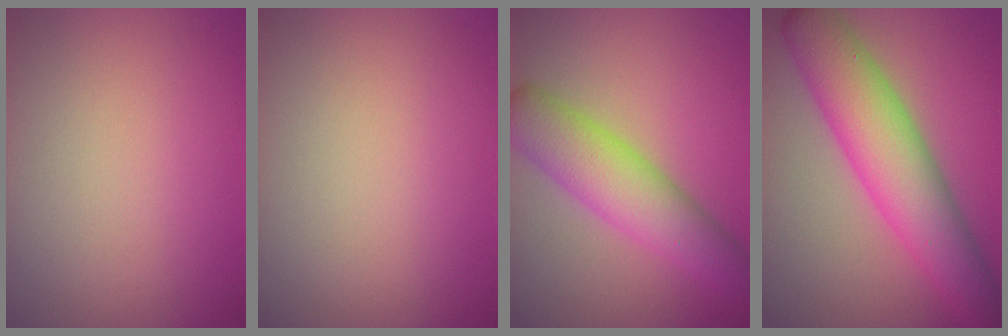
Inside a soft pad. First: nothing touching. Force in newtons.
{"total": 0.0}
{"total": 6.4, "press": 6.4, "slide": 0.2}
{"total": 8.3, "press": 8.3, "slide": 0.1}